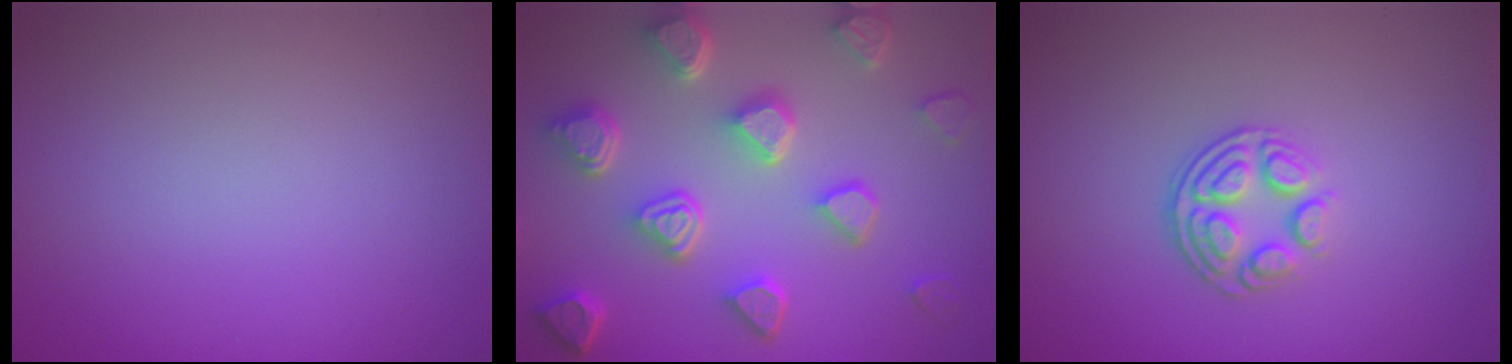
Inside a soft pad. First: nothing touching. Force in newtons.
{"total": 7.3, "press": 5.8, "slide": 4.5}
{"total": 3.7, "press": 2.6, "slide": 2.6}